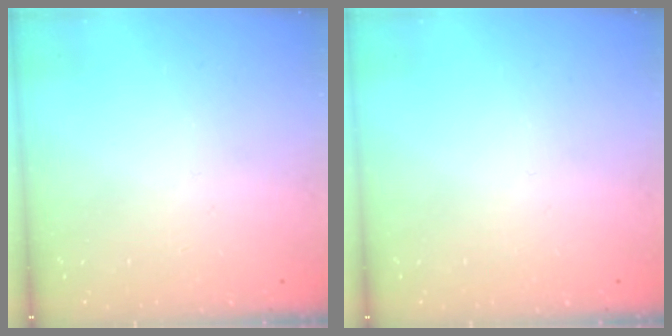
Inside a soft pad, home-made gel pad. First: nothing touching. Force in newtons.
{"total": 0.0}